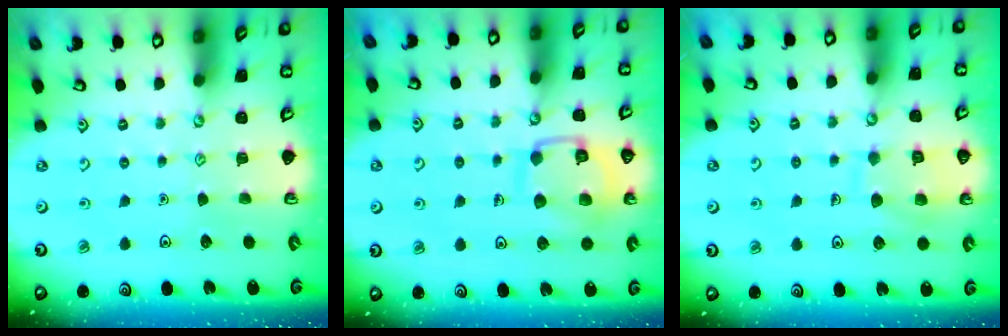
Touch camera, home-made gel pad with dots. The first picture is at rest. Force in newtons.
{"total": 12.0, "press": 12.0, "slide": 0.6}
{"total": 10.1, "press": 10.1, "slide": 0.9}